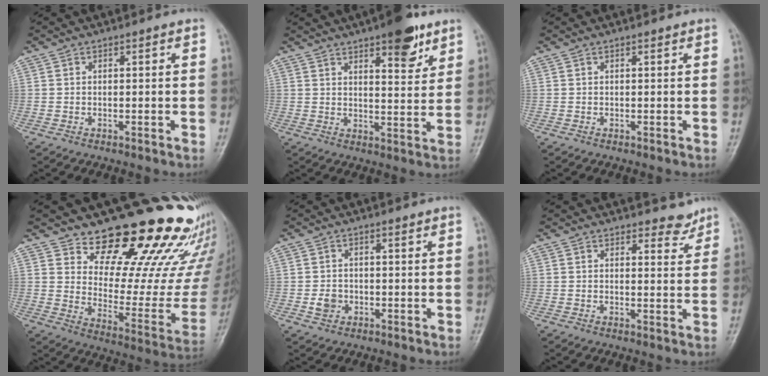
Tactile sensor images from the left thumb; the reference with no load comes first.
{"total": 9.8, "force": [6.3, 3.3, 6.8], "torque": [-0.073, -0.034, 0.088]}
{"total": 0.0}
{"total": 26.5, "force": [22.0, 9.1, 11.5], "torque": [-0.115, -0.177, 0.289]}
{"total": 2.8, "force": [-0.5, 2.4, 1.4], "torque": [-0.013, 0.003, -0.007]}
{"total": 3.2, "force": [2.9, 1.3, 0.3], "torque": [0.012, -0.027, 0.032]}